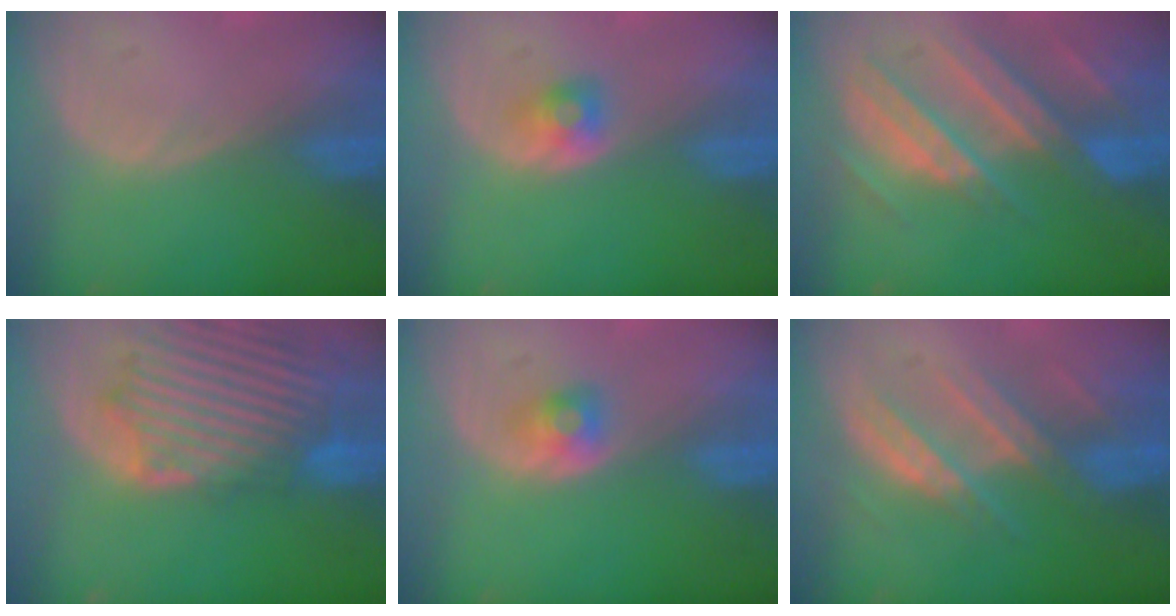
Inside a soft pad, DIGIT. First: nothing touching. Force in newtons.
{"total": 2.4, "press": 2.2, "slide": 0.7}
{"total": 10.3, "press": 9.2, "slide": 4.7}
{"total": 13.7, "press": 11.8, "slide": 6.9}
{"total": 2.6, "press": 2.4, "slide": 1.2}
{"total": 7.7, "press": 7.2, "slide": 2.8}